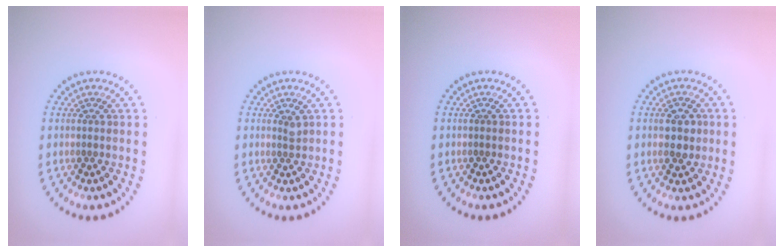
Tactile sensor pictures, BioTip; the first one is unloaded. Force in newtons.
{"total": 0.7, "press": 0.5, "slide": 0.5}
{"total": 0.0}
{"total": 2.2, "press": 2.2, "slide": 0.0}